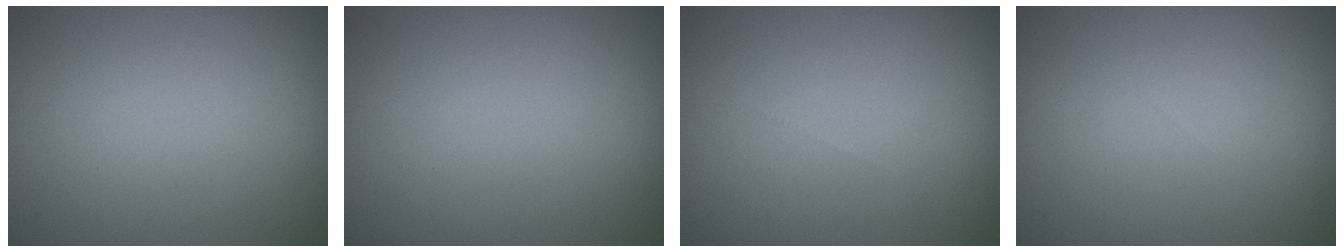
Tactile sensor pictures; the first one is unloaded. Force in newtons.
{"total": 0.0}
{"total": 0.0}
{"total": 0.0}